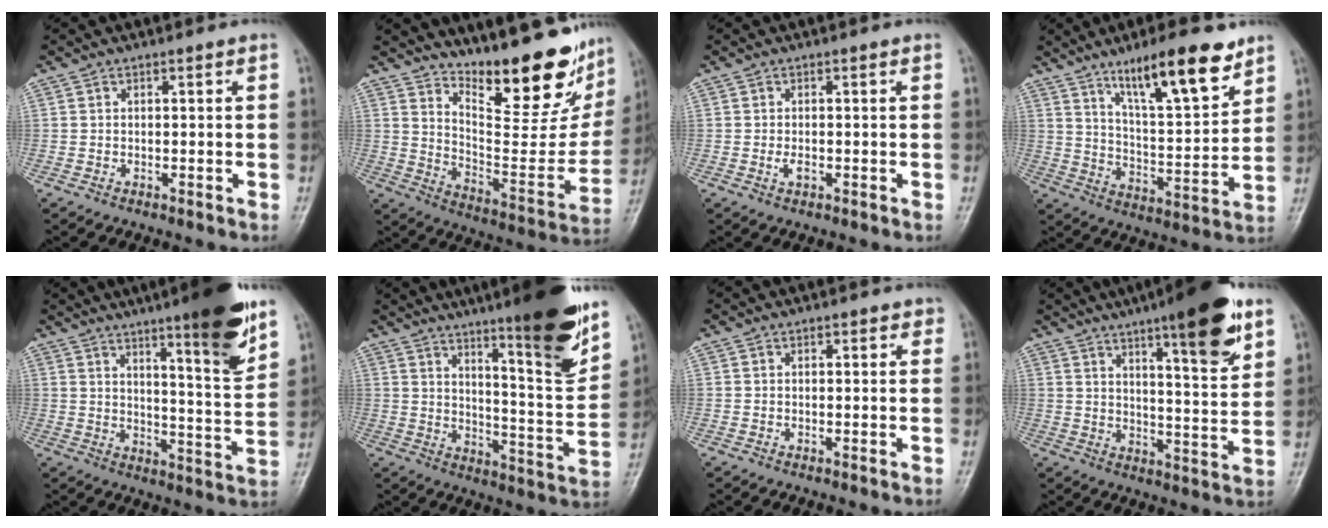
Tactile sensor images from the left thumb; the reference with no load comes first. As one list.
[{"total": 23.3, "force": [17.2, 7.1, 14.0], "torque": [-0.167, -0.118, 0.256]}, {"total": 1.4, "force": [-0.2, 0.8, 1.2], "torque": [-0.020, -0.002, -0.003]}, {"total": 15.9, "force": [10.5, 4.0, 11.3], "torque": [-0.157, -0.058, 0.180]}, {"total": 15.3, "force": [9.6, 1.7, 11.8], "torque": [-0.152, -0.059, 0.142]}, {"total": 18.8, "force": [12.3, 2.2, 14.0], "torque": [-0.173, -0.077, 0.186]}, {"total": 1.2, "force": [0.8, 0.7, 0.5], "torque": [0.005, -0.003, 0.005]}, {"total": 15.9, "force": [9.6, 2.9, 12.3], "torque": [-0.161, -0.053, 0.142]}]